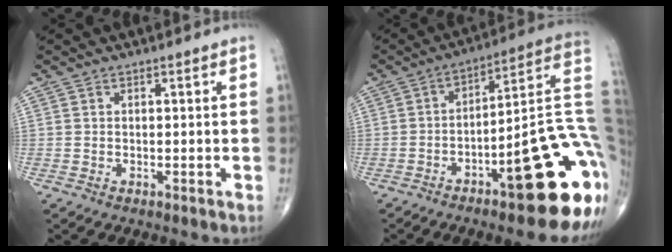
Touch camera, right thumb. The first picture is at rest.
{"total": 23.8, "force": [-6.8, 5.9, 22.0], "torque": [-0.228, 0.035, -0.087]}